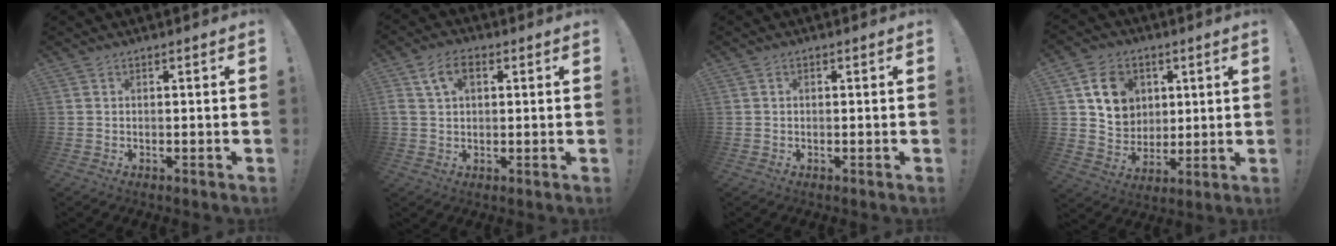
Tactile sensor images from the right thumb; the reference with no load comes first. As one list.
[{"total": 7.7, "force": [2.5, 4.6, 5.7], "torque": [-0.102, 0.005, 0.049]}, {"total": 0.5, "force": [-0.3, 0.4, 0.2], "torque": [-0.009, 0.005, -0.004]}, {"total": 13.0, "force": [5.6, 10.6, 5.1], "torque": [-0.069, -0.018, 0.113]}]